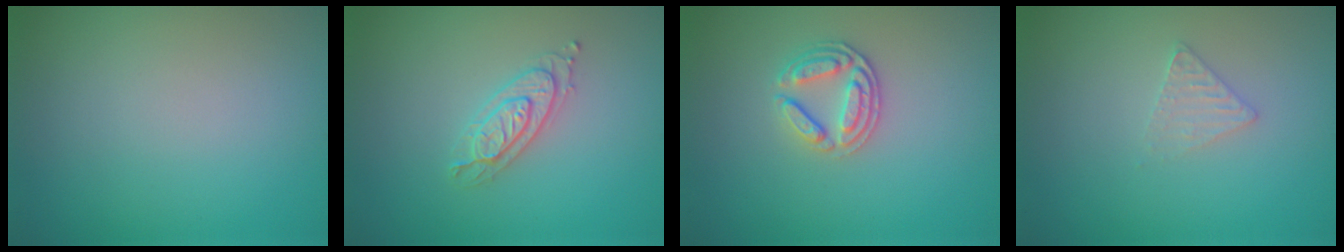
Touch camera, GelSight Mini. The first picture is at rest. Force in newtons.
{"total": 2.2, "press": 2.1, "slide": 0.5}
{"total": 2.6, "press": 2.5, "slide": 0.7}
{"total": 1.4, "press": 1.3, "slide": 0.2}